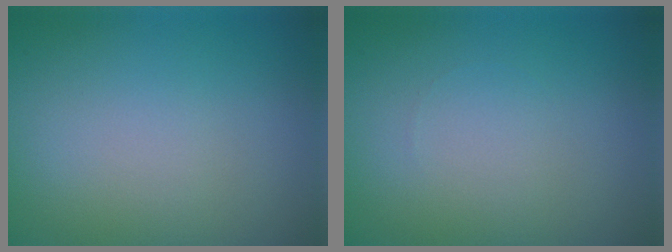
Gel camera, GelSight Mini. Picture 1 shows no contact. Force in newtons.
{"total": 0.0}